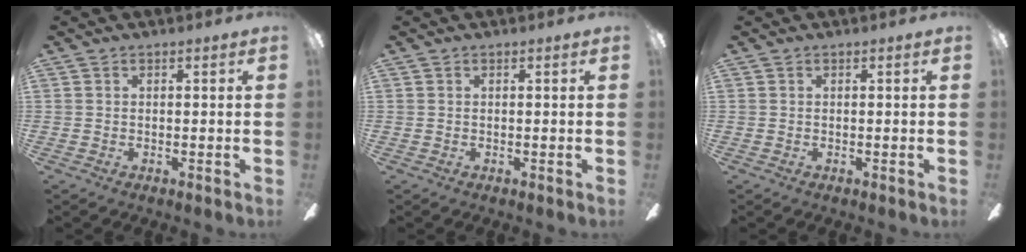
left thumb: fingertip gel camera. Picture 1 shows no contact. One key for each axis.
{"total": 0.0}
{"total": 0.0}